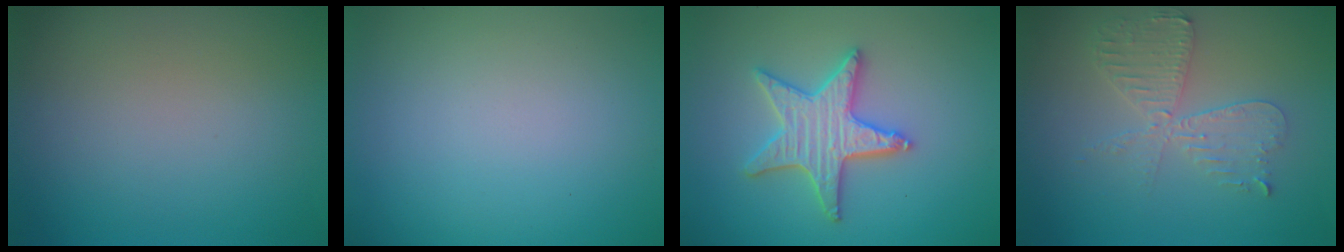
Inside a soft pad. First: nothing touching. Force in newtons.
{"total": 0.0}
{"total": 4.2, "press": 4.1, "slide": 0.8}
{"total": 4.0, "press": 3.4, "slide": 2.0}